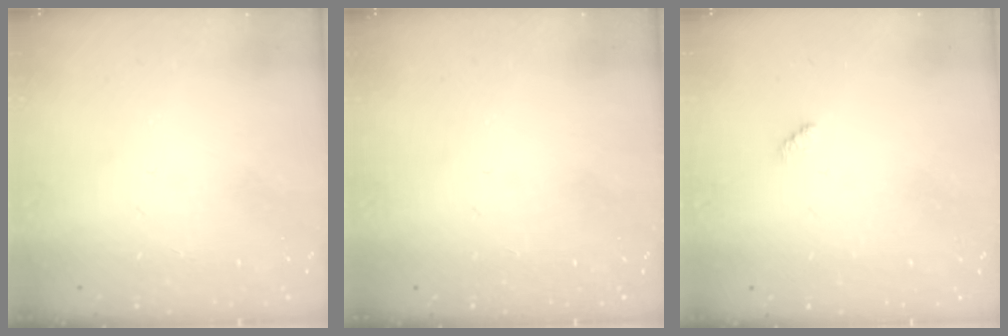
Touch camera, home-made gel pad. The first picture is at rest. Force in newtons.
{"total": 0.0}
{"total": 2.3, "press": 2.2, "slide": 0.5}